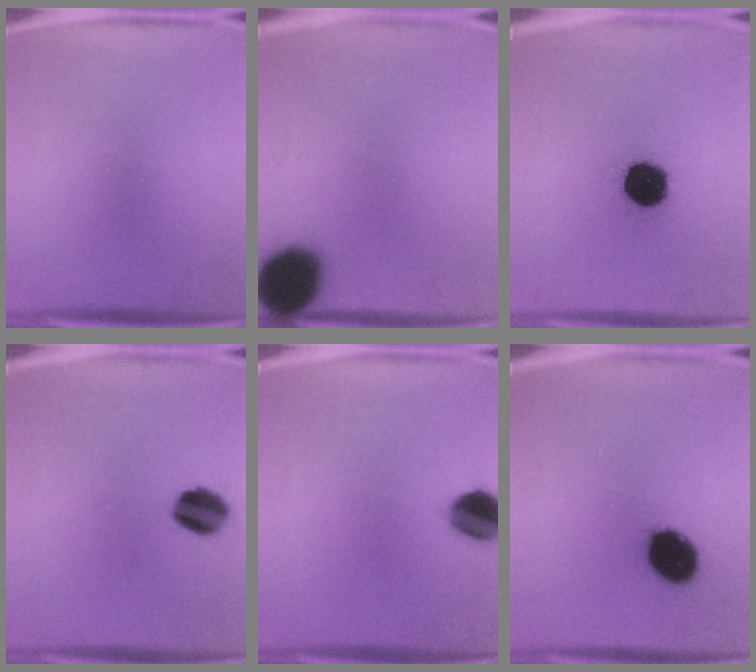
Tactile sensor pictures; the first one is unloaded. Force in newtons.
{"total": 16.4}
{"total": 14.8}
{"total": 9.3}
{"total": 9.0}
{"total": 12.3}